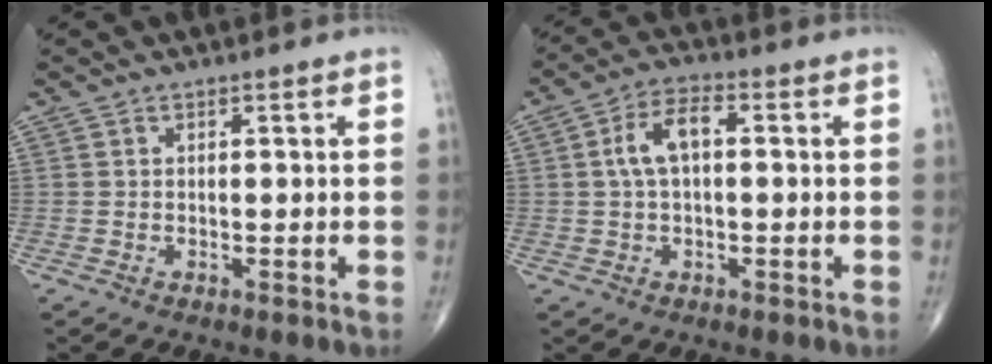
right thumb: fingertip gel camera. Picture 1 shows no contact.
{"total": 6.7, "force": [0.7, 3.3, 5.8], "torque": [-0.116, 0.022, 0.007]}